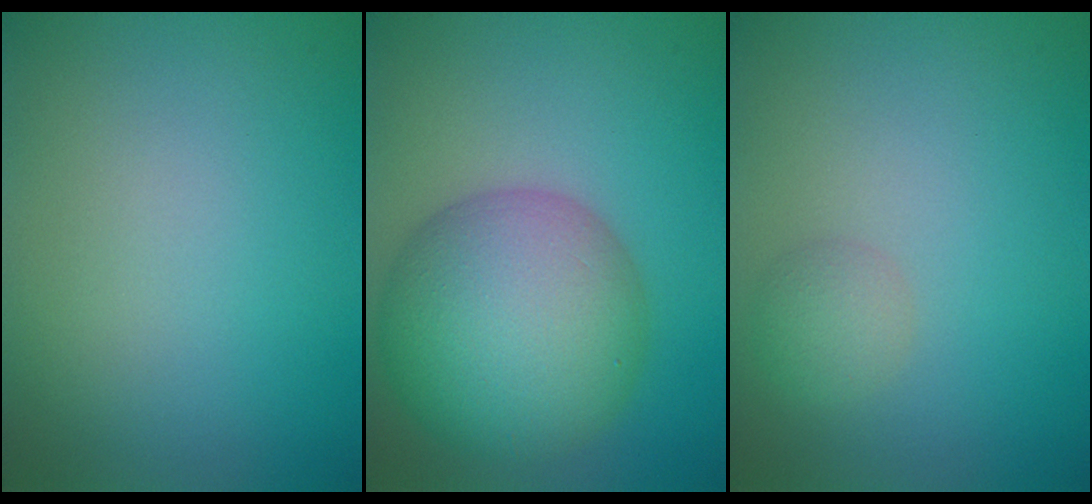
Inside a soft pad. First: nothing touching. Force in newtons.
{"total": 10.5, "press": 10.5, "slide": 0.3}
{"total": 1.5, "press": 1.5, "slide": 0.1}